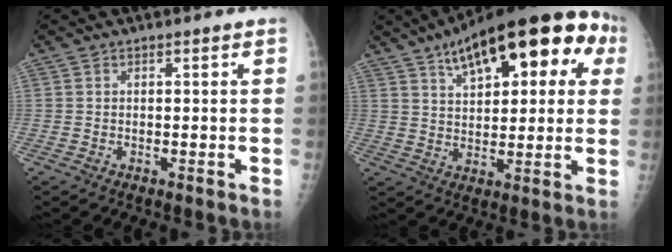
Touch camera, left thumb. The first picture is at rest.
{"total": 22.1, "force": [9.4, 9.6, 17.5], "torque": [-0.229, 0.016, 0.136]}